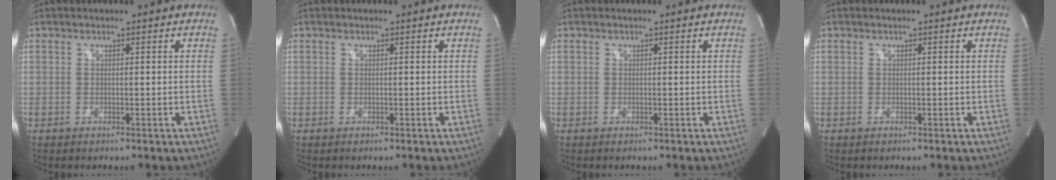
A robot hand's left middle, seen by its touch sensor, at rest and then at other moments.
{"total": 0.0}
{"total": 0.0}
{"total": 0.0}